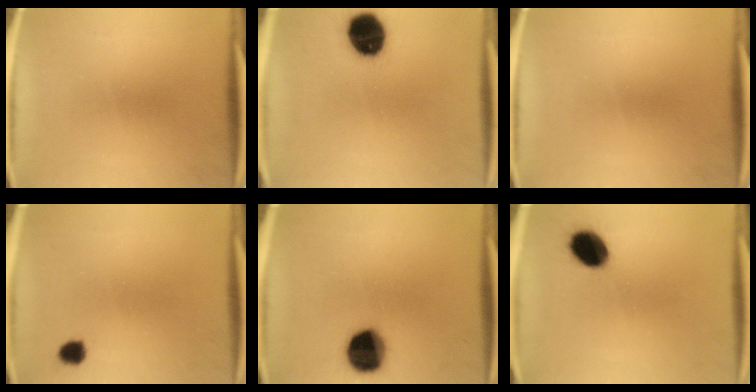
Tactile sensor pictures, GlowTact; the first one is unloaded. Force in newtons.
{"total": 12.3}
{"total": 0.0}
{"total": 2.4}
{"total": 12.8}
{"total": 9.5}